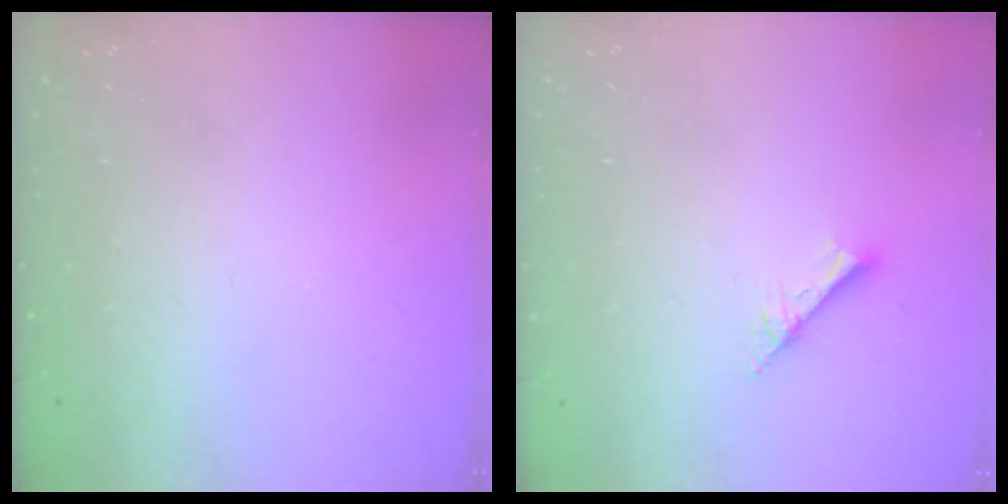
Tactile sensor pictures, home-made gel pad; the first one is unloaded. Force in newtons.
{"total": 2.5, "press": 2.5, "slide": 0.2}